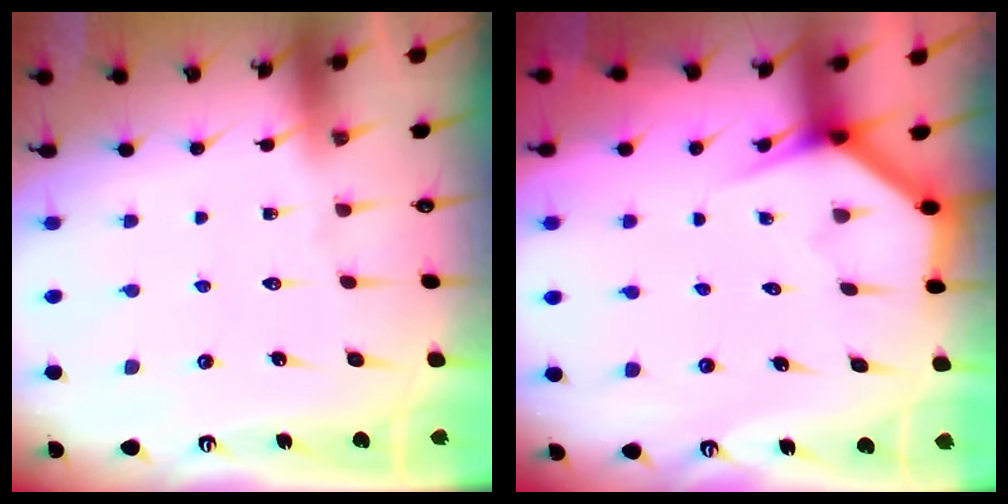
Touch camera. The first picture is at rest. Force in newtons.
{"total": 3.6, "press": 3.6, "slide": 0.3}